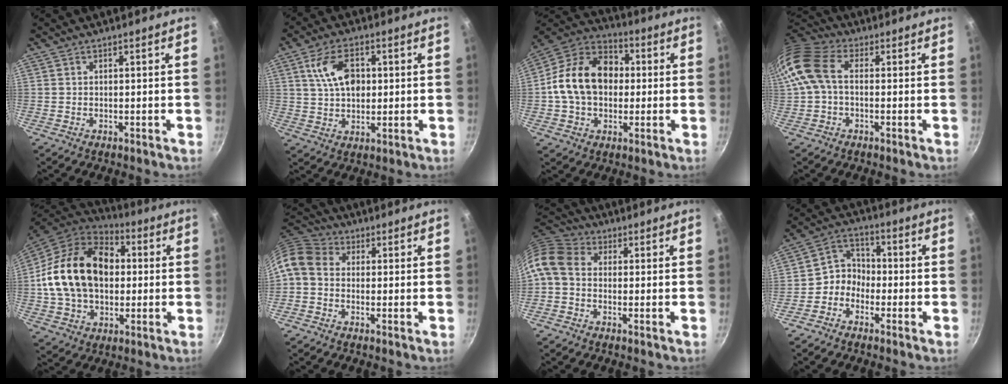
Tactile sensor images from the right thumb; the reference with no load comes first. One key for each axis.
{"total": 9.5, "fx": 2.1, "fy": 5.9, "fz": 7.2, "tx": -0.117, "ty": 0.000, "tz": 0.035}
{"total": 17.1, "fx": 0.4, "fy": 12.8, "fz": 11.3, "tx": -0.161, "ty": 0.036, "tz": -0.010}
{"total": 10.3, "fx": 0.2, "fy": 6.8, "fz": 7.7, "tx": -0.151, "ty": 0.031, "tz": -0.013}
{"total": 22.1, "fx": 1.8, "fy": 15.8, "fz": 15.4, "tx": -0.250, "ty": 0.033, "tz": 0.025}
{"total": 7.4, "fx": -0.6, "fy": 5.7, "fz": 4.6, "tx": -0.089, "ty": 0.032, "tz": -0.030}
{"total": 9.3, "fx": -0.8, "fy": 6.7, "fz": 6.3, "tx": -0.134, "ty": 0.033, "tz": -0.033}
{"total": 5.7, "fx": -2.4, "fy": 4.7, "fz": 2.1, "tx": -0.005, "ty": 0.040, "tz": -0.061}